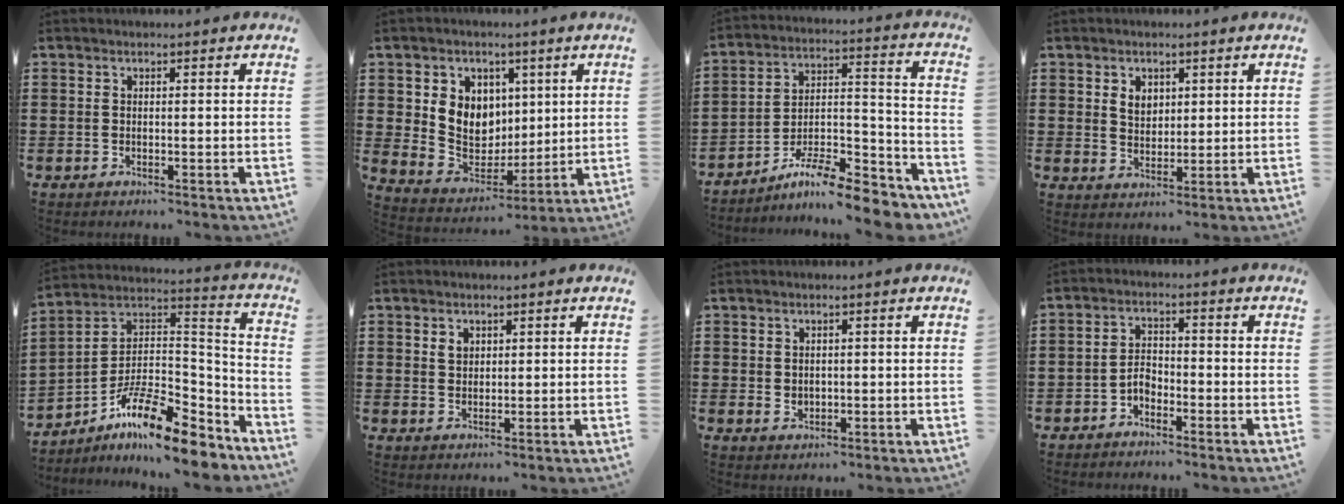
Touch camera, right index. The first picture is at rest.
{"total": 7.7, "force": [2.3, 7.2, 1.6], "torque": [-0.056, -0.015, 0.045]}
{"total": 10.3, "force": [-9.0, 1.7, 4.7], "torque": [-0.060, 0.027, -0.169]}
{"total": 3.3, "force": [1.4, 2.5, 1.6], "torque": [-0.040, 0.009, 0.025]}
{"total": 13.3, "force": [-9.4, 3.5, 8.7], "torque": [-0.160, 0.020, -0.176]}
{"total": 1.8, "force": [1.0, 1.3, 0.8], "torque": [-0.019, 0.004, 0.019]}
{"total": 1.4, "force": [0.7, 1.1, 0.4], "torque": [-0.010, 0.007, 0.012]}
{"total": 2.7, "force": [-1.8, 1.6, 1.2], "torque": [-0.035, 0.005, -0.040]}